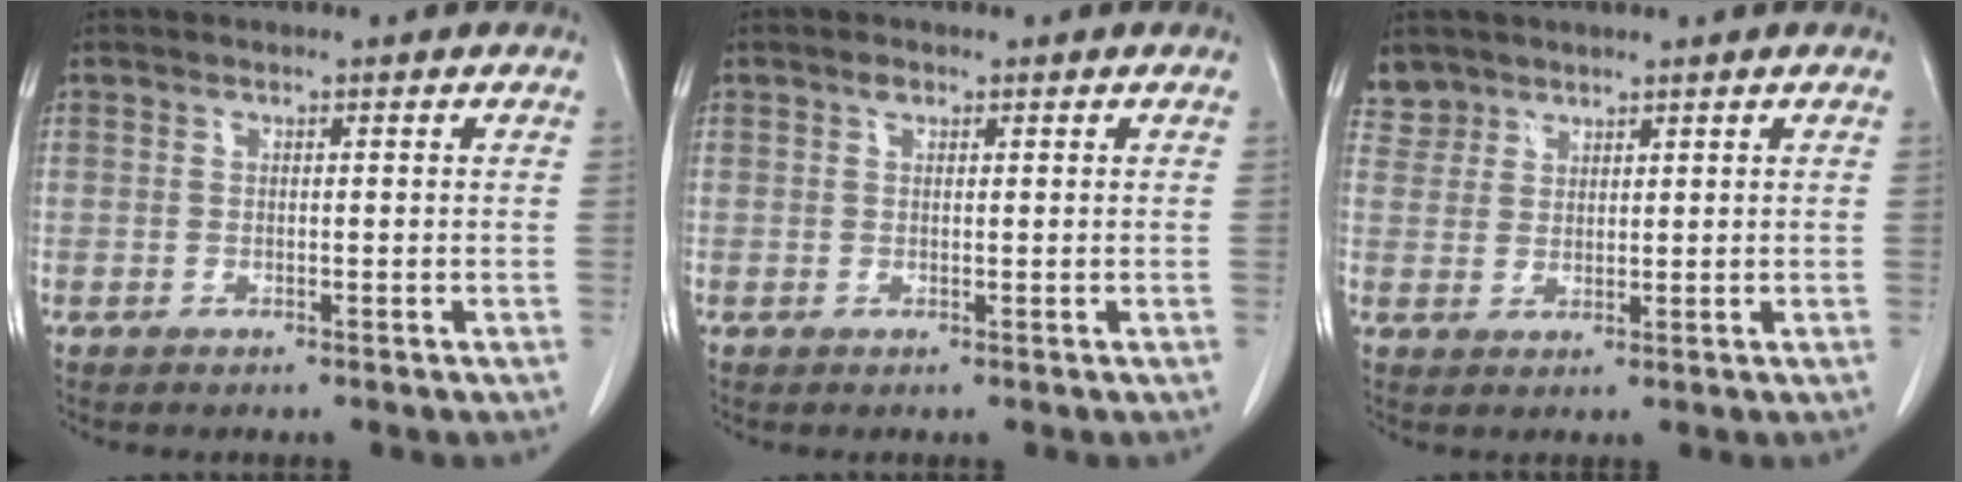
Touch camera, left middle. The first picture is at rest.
{"total": 1.0, "force": [0.6, 0.6, 0.5], "torque": [-0.010, 0.002, 0.010]}
{"total": 3.2, "force": [2.7, 1.7, -0.5], "torque": [0.017, 0.006, 0.052]}